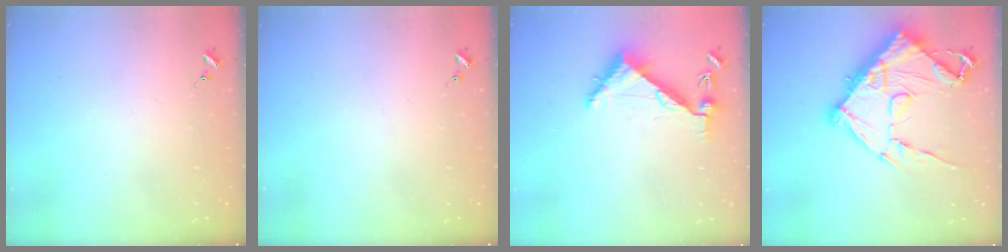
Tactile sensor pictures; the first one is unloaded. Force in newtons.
{"total": 0.0}
{"total": 6.3, "press": 6.2, "slide": 0.7}
{"total": 20.9, "press": 20.8, "slide": 2.3}